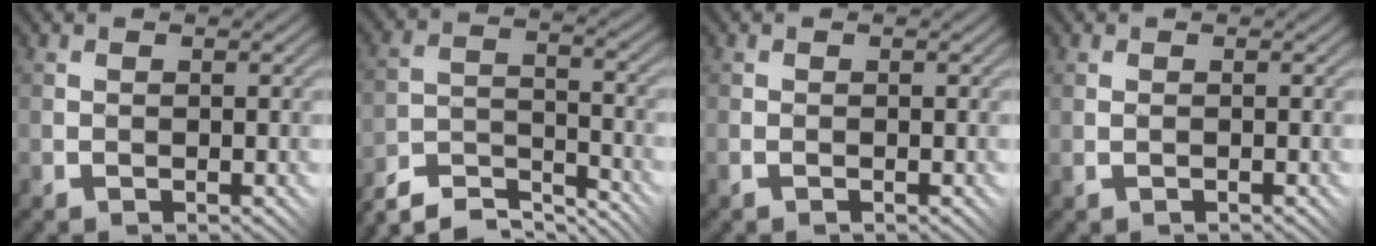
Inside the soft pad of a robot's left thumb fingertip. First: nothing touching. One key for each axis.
{"total": 9.2, "fx": -8.6, "fy": 1.7, "fz": 3.0, "tx": -0.059, "ty": 0.011, "tz": -0.160}
{"total": 0.6, "fx": -0.4, "fy": 0.2, "fz": 0.4, "tx": -0.008, "ty": 0.000, "tz": -0.009}
{"total": 0.6, "fx": -0.2, "fy": 0.2, "fz": 0.5, "tx": -0.011, "ty": 0.001, "tz": -0.002}